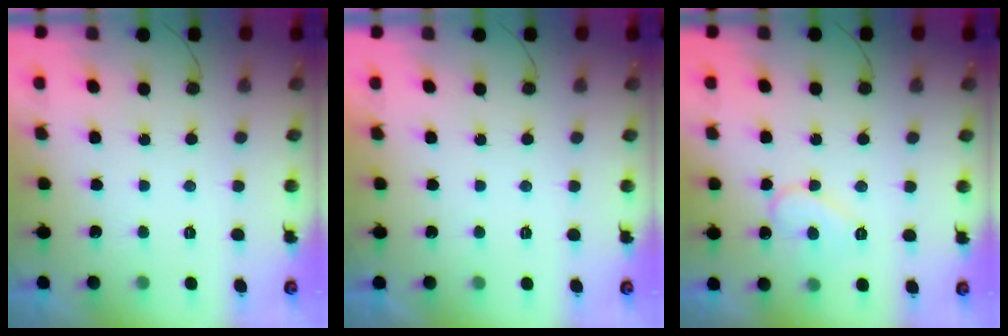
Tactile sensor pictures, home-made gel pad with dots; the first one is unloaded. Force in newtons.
{"total": 1.9, "press": 1.9, "slide": 0.0}
{"total": 8.7, "press": 8.6, "slide": 0.6}